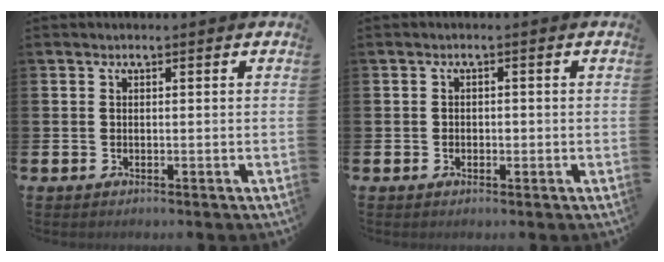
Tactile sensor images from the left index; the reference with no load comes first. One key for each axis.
{"total": 1.0, "fx": -0.3, "fy": 0.8, "fz": 0.4, "tx": -0.007, "ty": 0.005, "tz": -0.008}